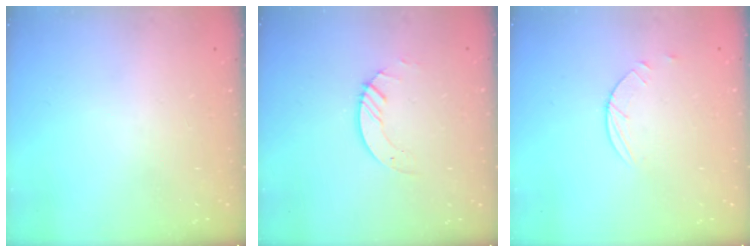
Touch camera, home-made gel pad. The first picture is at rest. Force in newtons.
{"total": 2.8, "press": 2.8, "slide": 0.3}
{"total": 2.9, "press": 2.8, "slide": 0.3}